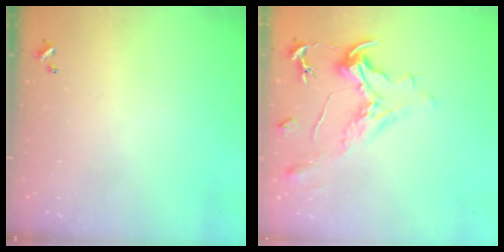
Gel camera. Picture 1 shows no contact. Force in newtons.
{"total": 2.1, "press": 1.7, "slide": 1.3}